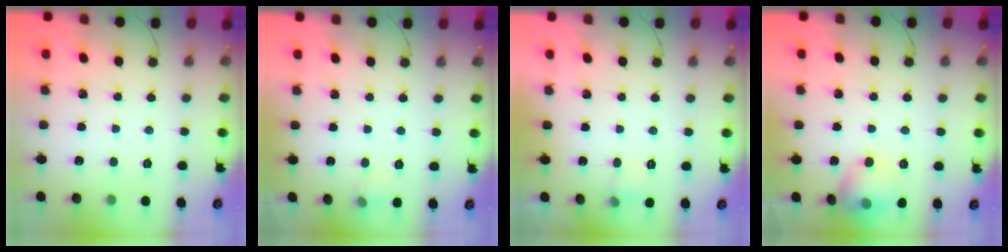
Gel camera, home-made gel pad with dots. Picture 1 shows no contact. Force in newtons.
{"total": 4.2, "press": 3.8, "slide": 1.7}
{"total": 7.0, "press": 3.3, "slide": 6.1}
{"total": 10.4, "press": 10.3, "slide": 1.4}